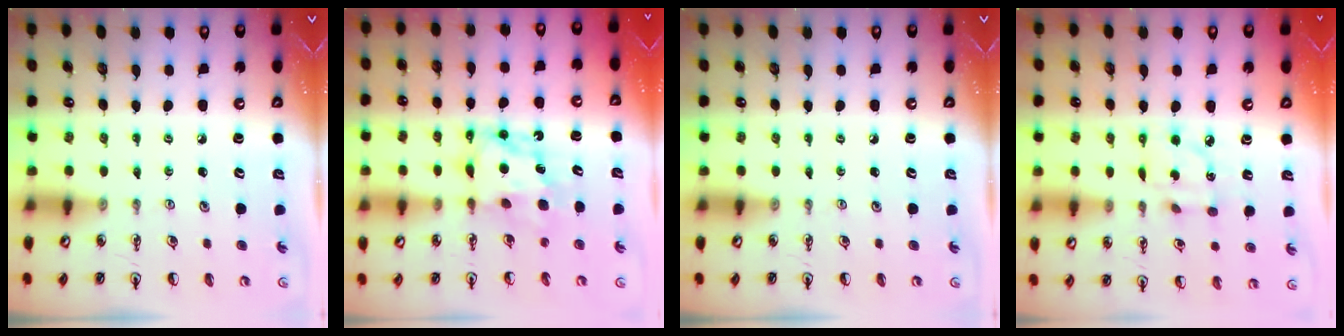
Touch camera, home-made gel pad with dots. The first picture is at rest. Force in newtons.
{"total": 6.4, "press": 6.4, "slide": 0.2}
{"total": 0.0}
{"total": 6.2, "press": 6.2, "slide": 0.3}